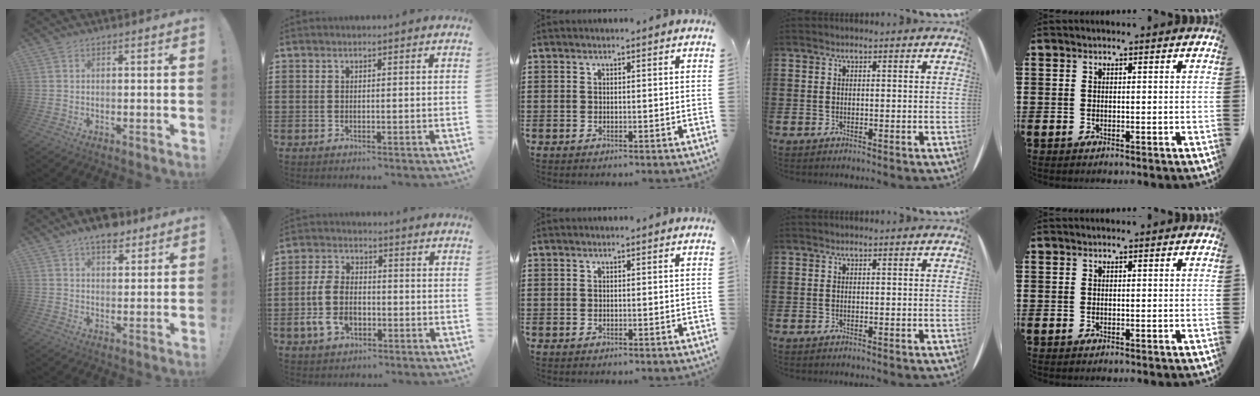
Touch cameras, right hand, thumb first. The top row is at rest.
{"thumb": {"total": 8.6, "force": [6.3, 4.0, 4.4], "torque": [-0.057, -0.033, 0.111]}, "index": {"total": 7.2, "force": [-2.0, 4.8, 5.1], "torque": [-0.132, 0.000, -0.046]}}